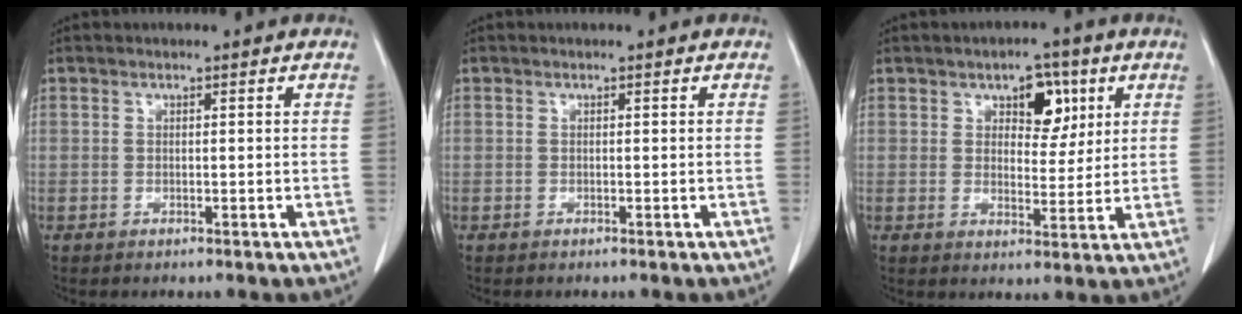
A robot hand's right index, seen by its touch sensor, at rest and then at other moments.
{"total": 0.0}
{"total": 6.1, "force": [2.8, 3.4, 4.3], "torque": [-0.053, 0.009, 0.042]}